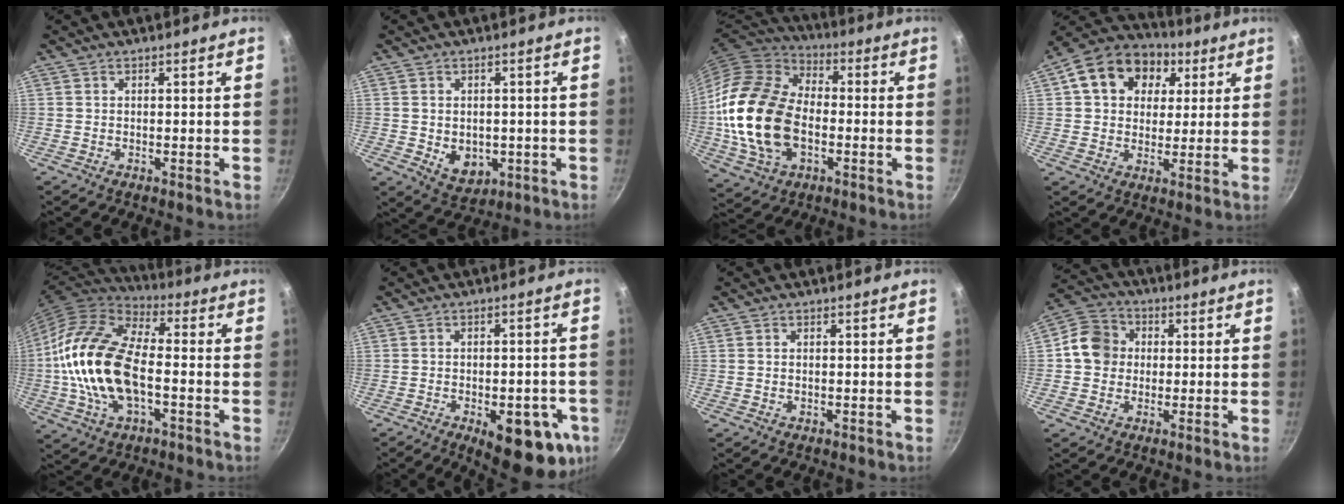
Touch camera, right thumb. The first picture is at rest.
{"total": 6.6, "force": [-0.9, 5.0, 4.2], "torque": [-0.043, -0.007, -0.002]}
{"total": 22.3, "force": [-2.7, 14.8, 16.4], "torque": [-0.302, 0.025, -0.051]}
{"total": 16.4, "force": [5.5, 12.6, 8.9], "torque": [-0.137, 0.016, 0.077]}
{"total": 20.7, "force": [-2.5, 11.0, 17.3], "torque": [-0.326, 0.032, -0.057]}
{"total": 15.9, "force": [-5.9, 7.1, 12.9], "torque": [-0.120, 0.005, -0.069]}
{"total": 0.7, "force": [0.0, 0.5, 0.5], "torque": [-0.008, 0.001, -0.001]}
{"total": 8.8, "force": [0.4, 7.8, 3.9], "torque": [-0.037, 0.017, -0.015]}